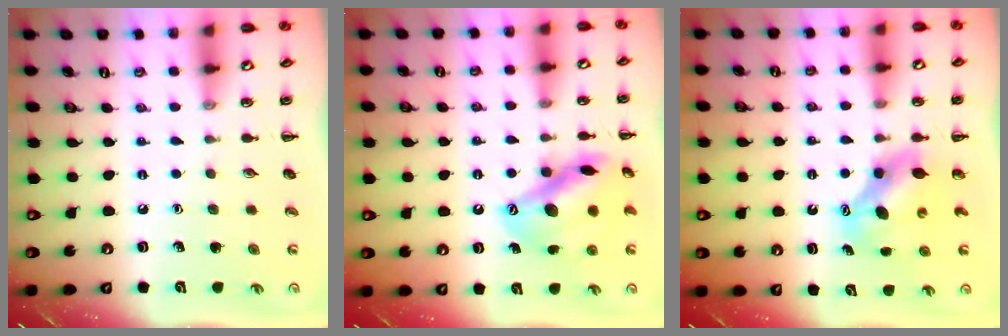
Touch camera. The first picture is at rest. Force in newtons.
{"total": 16.0, "press": 15.9, "slide": 2.0}
{"total": 6.6, "press": 6.5, "slide": 0.9}